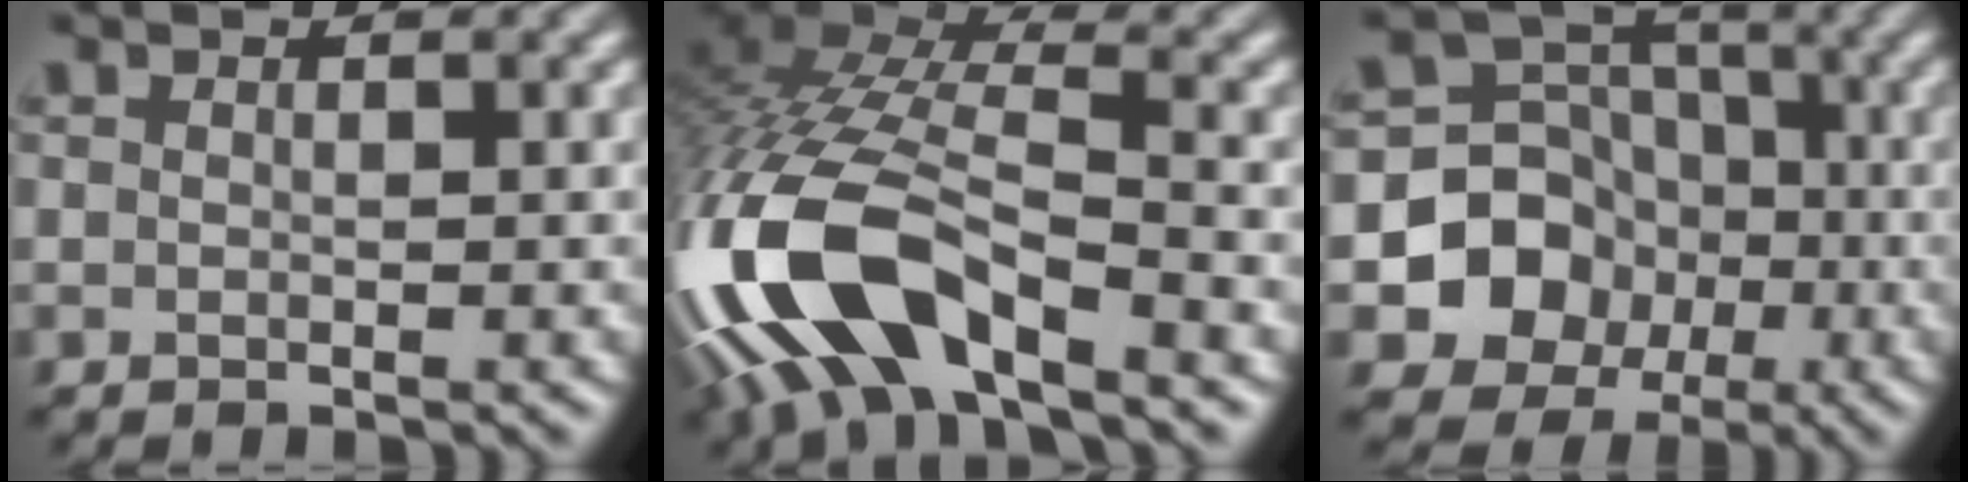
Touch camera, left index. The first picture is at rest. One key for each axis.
{"total": 13.9, "fx": -6.6, "fy": 5.9, "fz": 10.7, "tx": -0.241, "ty": -0.009, "tz": -0.124}
{"total": 6.4, "fx": -2.2, "fy": 5.7, "fz": 1.9, "tx": -0.023, "ty": -0.003, "tz": -0.040}